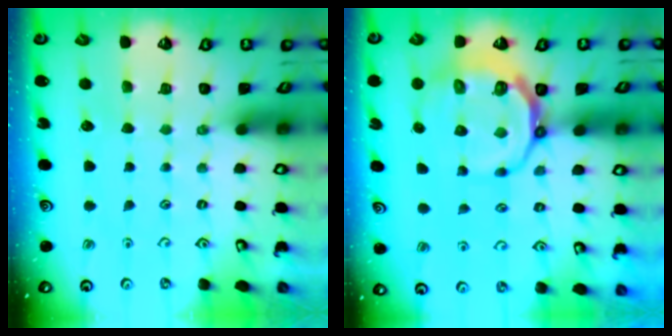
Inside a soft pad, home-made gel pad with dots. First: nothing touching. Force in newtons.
{"total": 10.8, "press": 10.3, "slide": 3.0}